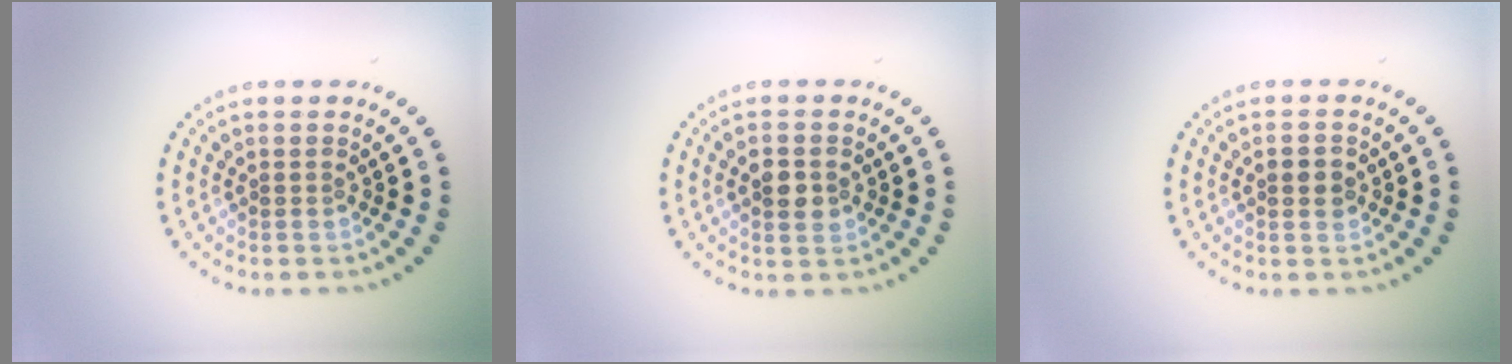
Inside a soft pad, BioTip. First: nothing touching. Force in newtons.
{"total": 2.5, "press": 2.5, "slide": 0.0}
{"total": 1.6, "press": 1.6, "slide": 0.1}